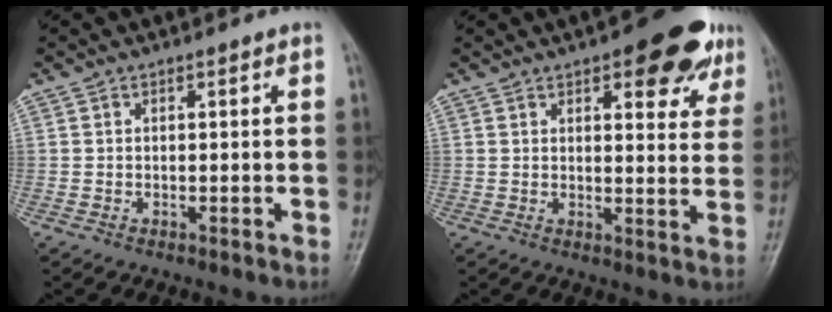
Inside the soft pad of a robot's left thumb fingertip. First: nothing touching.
{"total": 11.9, "force": [6.6, 4.9, 8.5], "torque": [-0.058, -0.023, 0.079]}